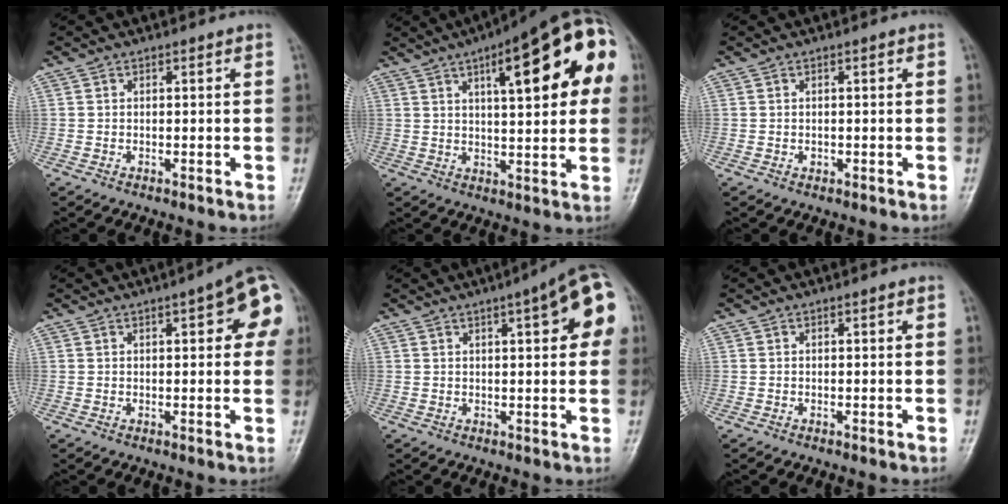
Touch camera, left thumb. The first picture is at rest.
{"total": 21.8, "force": [7.1, 6.5, 19.5], "torque": [-0.245, 0.016, 0.087]}
{"total": 0.9, "force": [0.0, 0.7, 0.6], "torque": [-0.002, 0.003, 0.001]}
{"total": 10.4, "force": [3.3, 3.5, 9.2], "torque": [-0.084, 0.012, 0.030]}
{"total": 11.8, "force": [4.0, 3.5, 10.6], "torque": [-0.106, 0.014, 0.040]}
{"total": 0.0}